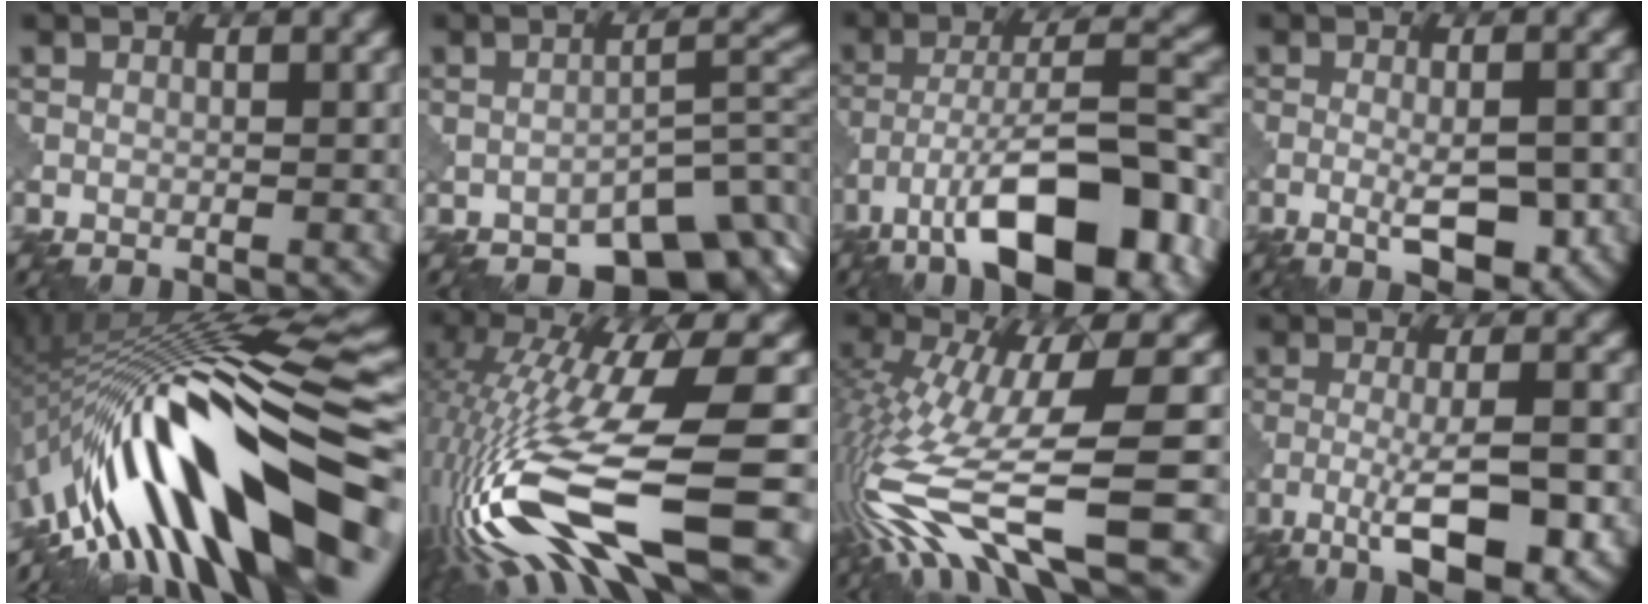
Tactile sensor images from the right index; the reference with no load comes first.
{"total": 7.5, "force": [-5.6, 2.9, 4.0], "torque": [-0.025, 0.004, -0.081]}
{"total": 13.2, "force": [-7.6, 4.7, 9.8], "torque": [-0.157, 0.010, -0.127]}
{"total": 4.2, "force": [-1.5, 1.0, 3.8], "torque": [-0.065, -0.001, -0.022]}
{"total": 15.8, "force": [-4.6, 4.4, 14.5], "torque": [-0.230, 0.046, -0.079]}
{"total": 15.0, "force": [-4.6, 4.3, 13.6], "torque": [-0.285, -0.014, -0.068]}
{"total": 11.9, "force": [-3.6, 2.9, 11.0], "torque": [-0.223, -0.004, -0.051]}
{"total": 7.5, "force": [-3.5, 1.8, 6.3], "torque": [-0.114, 0.001, -0.055]}